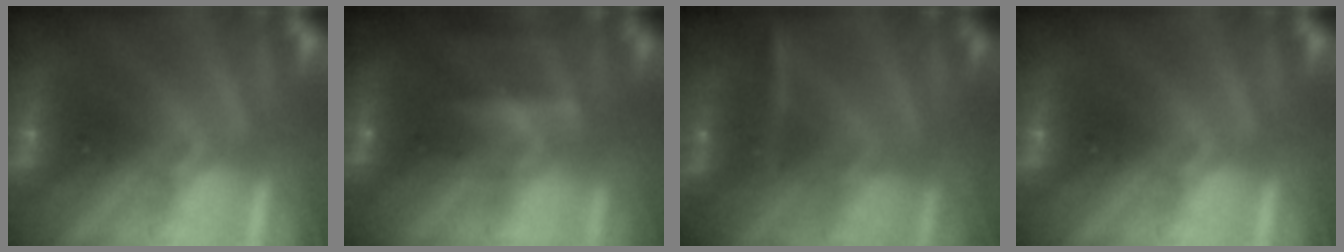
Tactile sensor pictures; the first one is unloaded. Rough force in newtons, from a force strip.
{"total": 6.9}
{"total": 2.4}
{"total": 0.0}